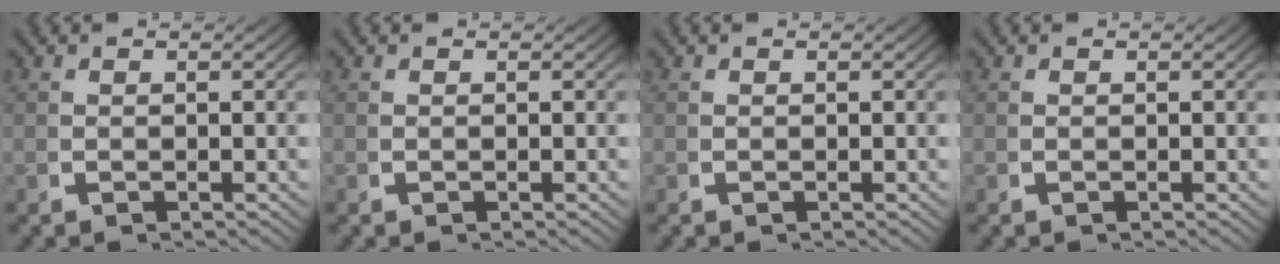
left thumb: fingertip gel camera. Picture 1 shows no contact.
{"total": 0.0}
{"total": 0.0}
{"total": 0.0}